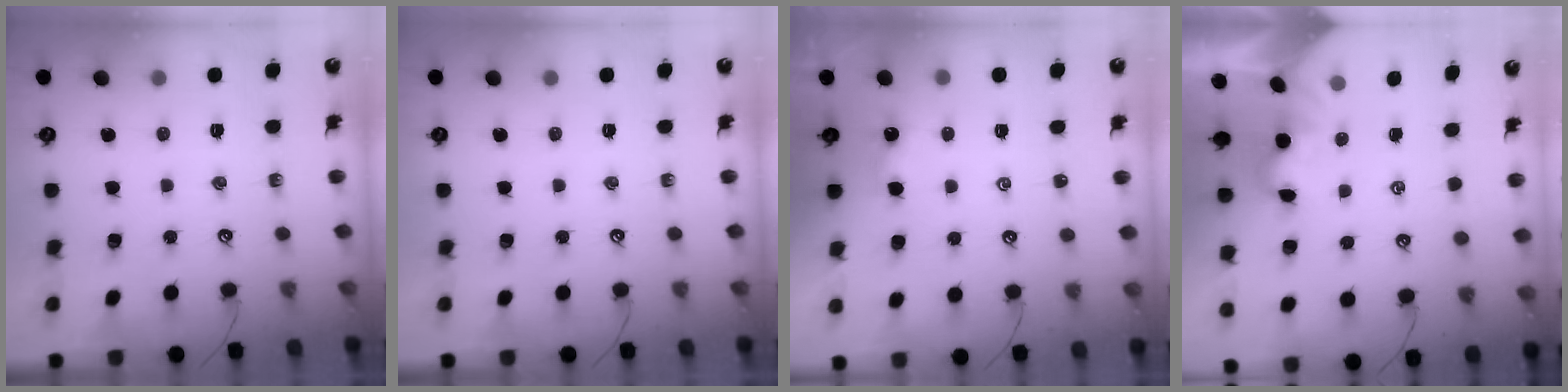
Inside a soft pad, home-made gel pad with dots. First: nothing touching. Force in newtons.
{"total": 0.0}
{"total": 0.6, "press": 0.5, "slide": 0.2}
{"total": 1.9, "press": 1.9, "slide": 0.5}